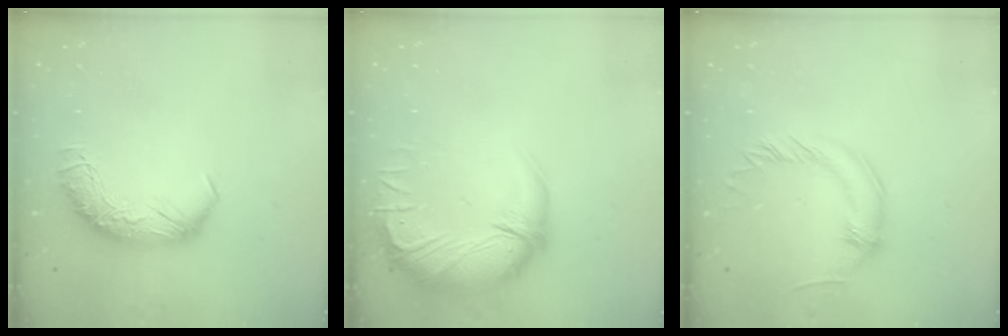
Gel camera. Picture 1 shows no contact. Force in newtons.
{"total": 3.5, "press": 1.2, "slide": 3.3}
{"total": 0.8, "press": 0.8, "slide": 0.0}